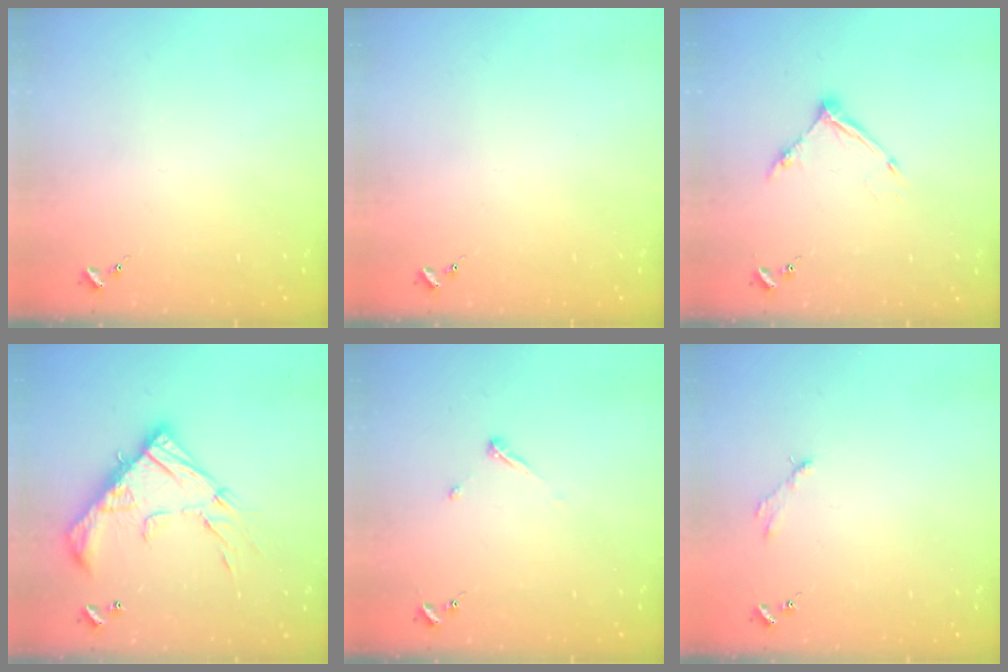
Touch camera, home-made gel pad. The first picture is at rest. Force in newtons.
{"total": 0.0}
{"total": 10.0, "press": 9.9, "slide": 0.7}
{"total": 20.3, "press": 20.3, "slide": 1.7}
{"total": 4.5, "press": 4.5, "slide": 0.4}
{"total": 2.8, "press": 2.8, "slide": 0.4}